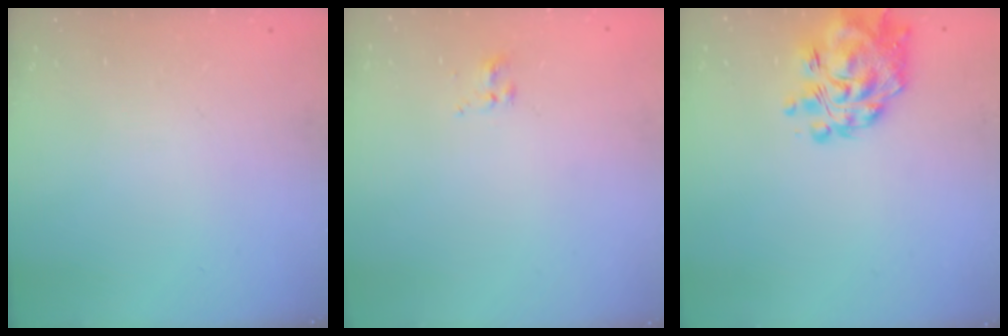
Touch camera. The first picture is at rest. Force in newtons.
{"total": 3.1, "press": 2.9, "slide": 1.1}
{"total": 11.4, "press": 10.8, "slide": 3.7}